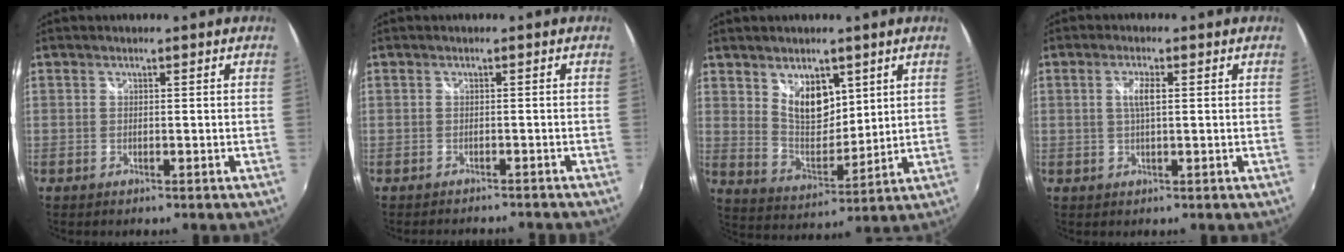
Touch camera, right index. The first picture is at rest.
{"total": 4.8, "force": [-4.3, 1.2, 1.6], "torque": [-0.037, -0.013, -0.062]}
{"total": 9.1, "force": [4.5, 5.4, 5.8], "torque": [-0.091, -0.004, 0.092]}
{"total": 2.9, "force": [0.5, 0.6, 2.8], "torque": [-0.053, 0.000, 0.009]}